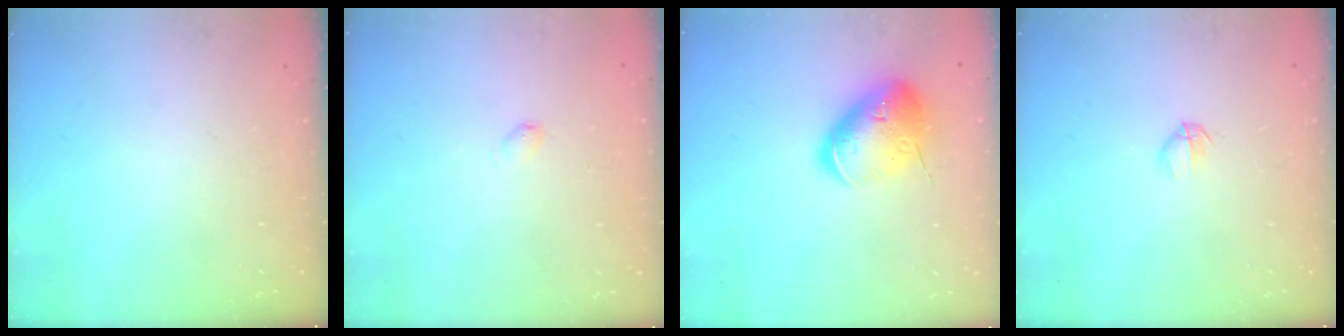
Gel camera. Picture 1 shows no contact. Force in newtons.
{"total": 2.5, "press": 2.5, "slide": 0.4}
{"total": 17.6, "press": 17.4, "slide": 2.7}
{"total": 3.0, "press": 2.9, "slide": 0.9}